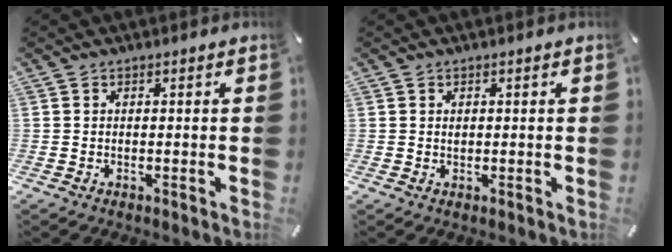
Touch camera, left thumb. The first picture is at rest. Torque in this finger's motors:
{"motor_torque": [0.08, 0.04, 0.04, -0.10, 0.03]}